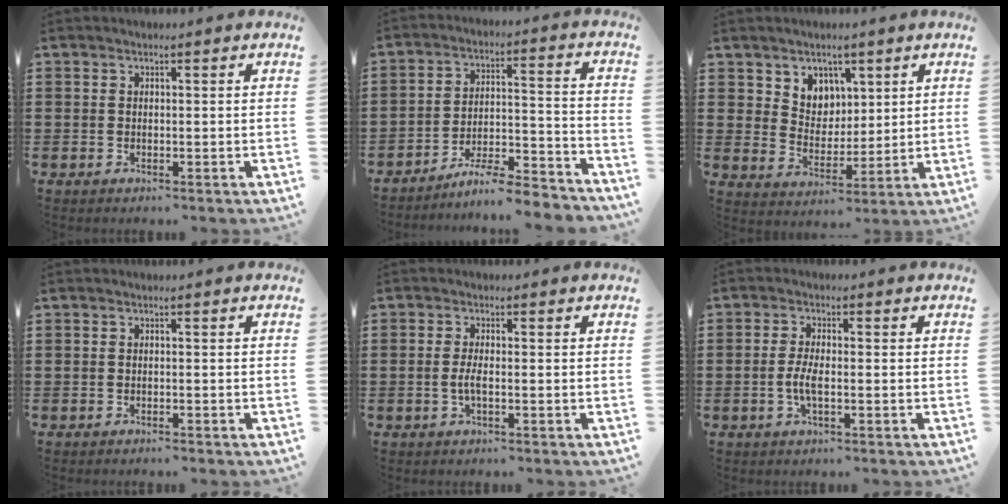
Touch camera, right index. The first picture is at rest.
{"total": 7.0, "force": [-6.5, 0.1, 2.7], "torque": [-0.036, 0.002, -0.125]}
{"total": 5.4, "force": [3.5, 4.2, -0.1], "torque": [-0.021, -0.004, 0.064]}
{"total": 0.6, "force": [-0.6, -0.1, 0.2], "torque": [-0.006, -0.004, -0.011]}
{"total": 2.5, "force": [-0.7, 0.3, 2.4], "torque": [-0.059, -0.009, -0.016]}
{"total": 3.6, "force": [-0.9, 0.8, 3.4], "torque": [-0.075, -0.006, -0.020]}